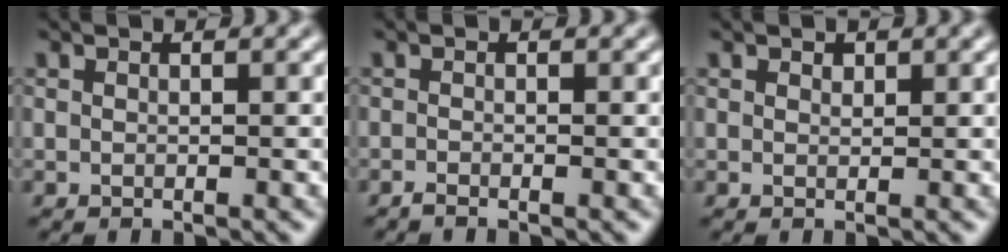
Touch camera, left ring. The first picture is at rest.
{"total": 0.7, "force": [-0.5, 0.0, 0.4], "torque": [-0.006, 0.000, -0.012]}
{"total": 0.6, "force": [0.5, 0.3, 0.2], "torque": [-0.003, -0.001, 0.008]}